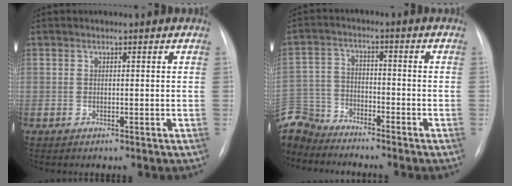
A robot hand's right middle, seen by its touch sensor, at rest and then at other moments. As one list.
[{"total": 10.1, "force": [-9.5, 3.4, 0.8], "torque": [-0.035, 0.008, -0.188]}]